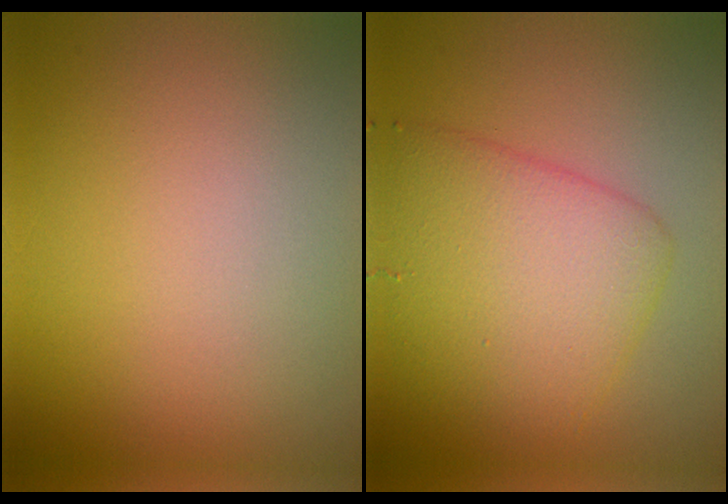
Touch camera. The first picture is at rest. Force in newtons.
{"total": 6.4, "press": 6.3, "slide": 0.2}